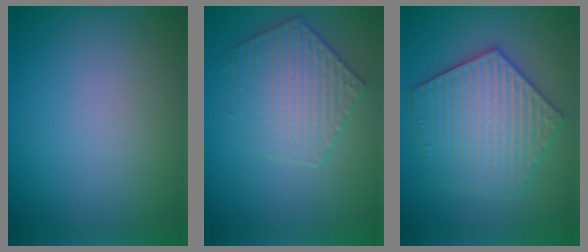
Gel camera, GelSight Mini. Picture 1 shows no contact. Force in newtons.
{"total": 3.8, "press": 3.8, "slide": 0.2}
{"total": 5.6, "press": 5.5, "slide": 0.9}